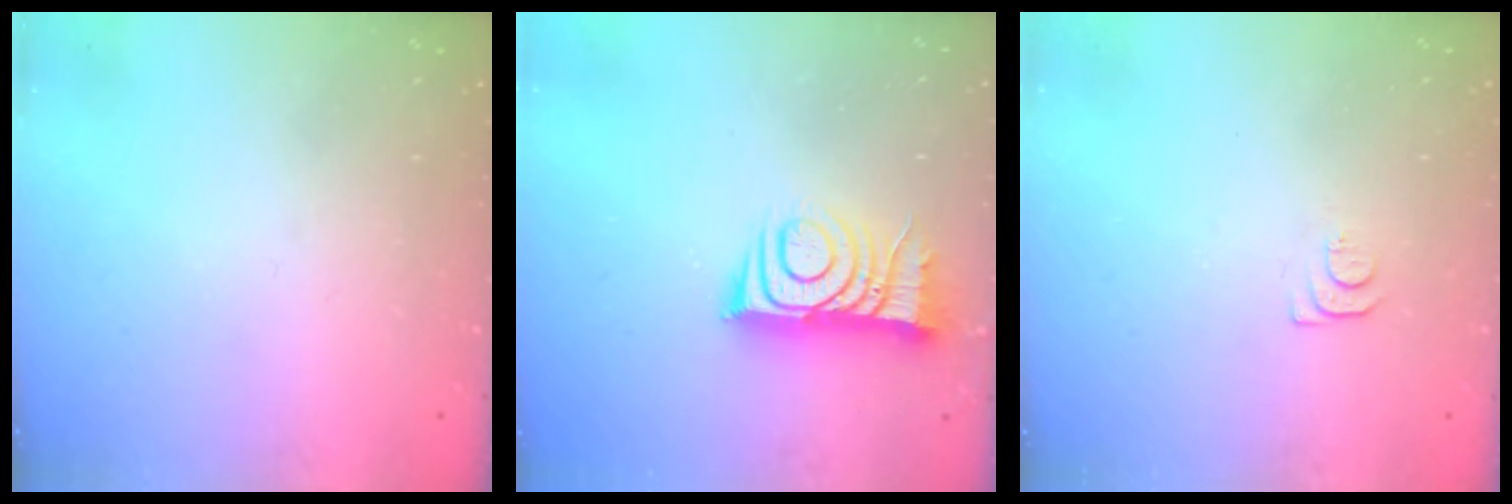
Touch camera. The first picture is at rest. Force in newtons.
{"total": 9.6, "press": 9.6, "slide": 0.7}
{"total": 4.6, "press": 4.6, "slide": 0.6}